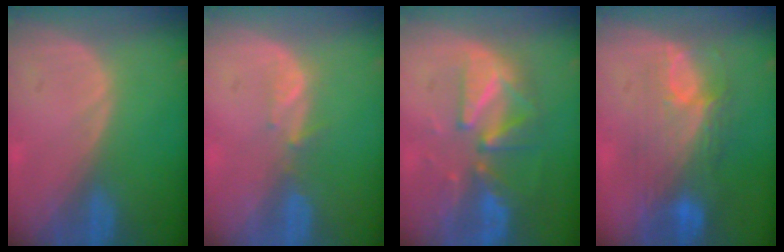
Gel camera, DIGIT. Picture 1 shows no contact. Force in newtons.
{"total": 1.9, "press": 1.8, "slide": 0.7}
{"total": 9.7, "press": 8.6, "slide": 4.4}
{"total": 9.1, "press": 8.5, "slide": 3.4}